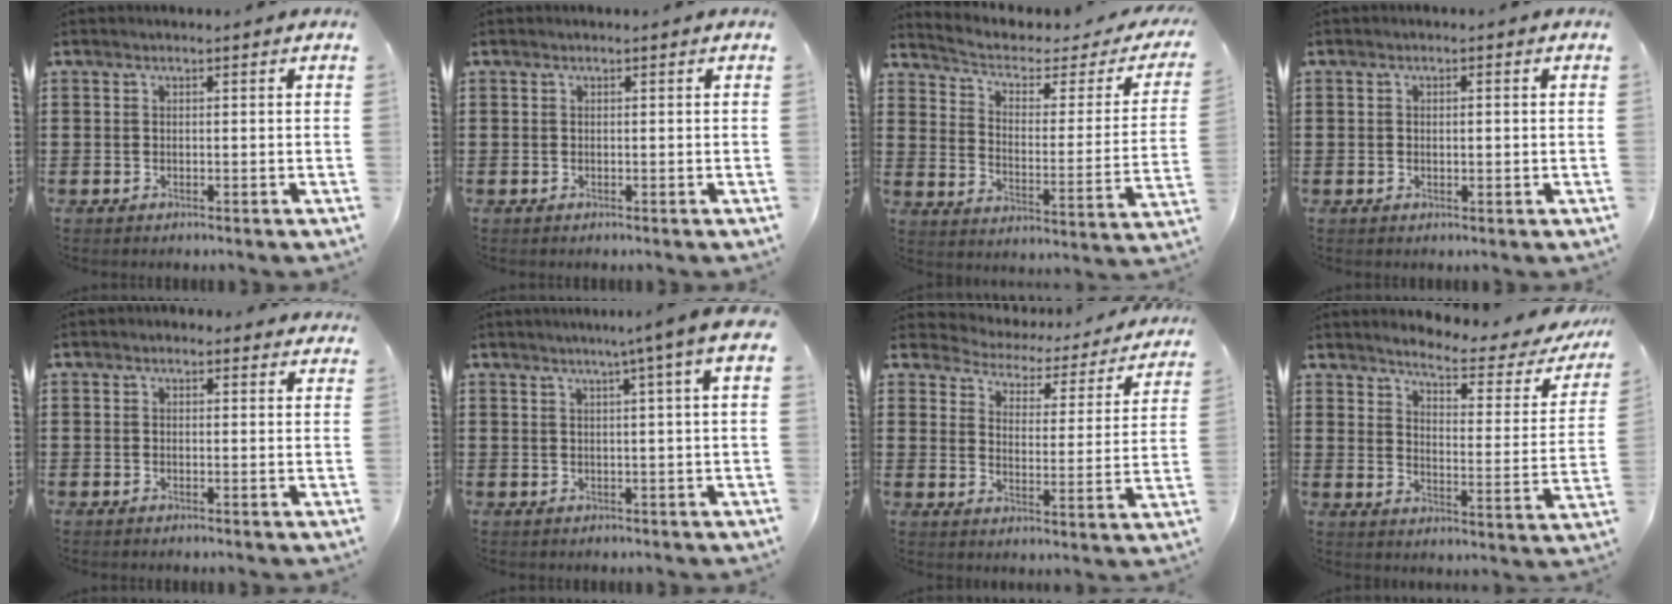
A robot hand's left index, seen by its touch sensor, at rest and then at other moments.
{"total": 0.0}
{"total": 3.3, "force": [1.9, 1.6, 2.3], "torque": [-0.059, -0.017, 0.023]}
{"total": 0.9, "force": [0.1, 0.2, 0.9], "torque": [-0.017, -0.002, 0.002]}
{"total": 1.1, "force": [0.7, 0.8, 0.4], "torque": [-0.011, 0.007, 0.012]}
{"total": 4.6, "force": [2.1, -0.7, 4.0], "torque": [-0.069, -0.006, 0.031]}
{"total": 2.8, "force": [2.7, 0.8, 0.0], "torque": [-0.023, -0.027, 0.037]}
{"total": 4.6, "force": [4.0, 0.5, 2.3], "torque": [-0.058, -0.031, 0.057]}